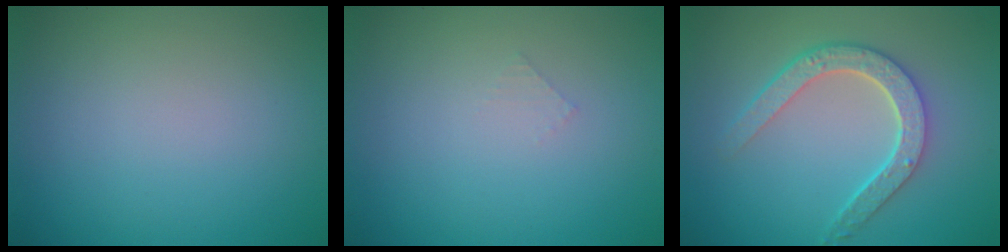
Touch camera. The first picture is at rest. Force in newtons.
{"total": 0.5, "press": 0.5, "slide": 0.1}
{"total": 4.5, "press": 3.6, "slide": 2.7}